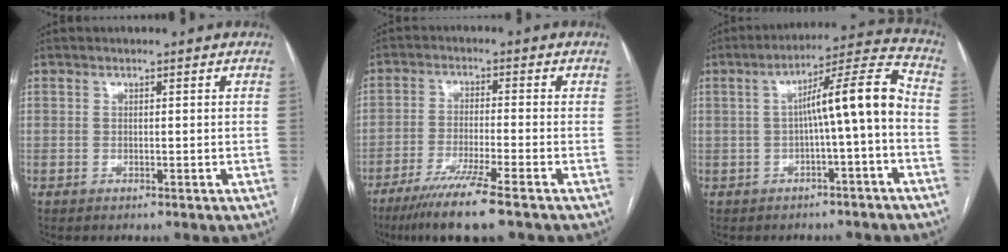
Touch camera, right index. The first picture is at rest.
{"total": 9.3, "force": [-6.5, -0.6, 6.6], "torque": [-0.114, -0.028, -0.115]}
{"total": 10.2, "force": [-1.1, 0.3, 10.1], "torque": [-0.153, 0.034, -0.018]}